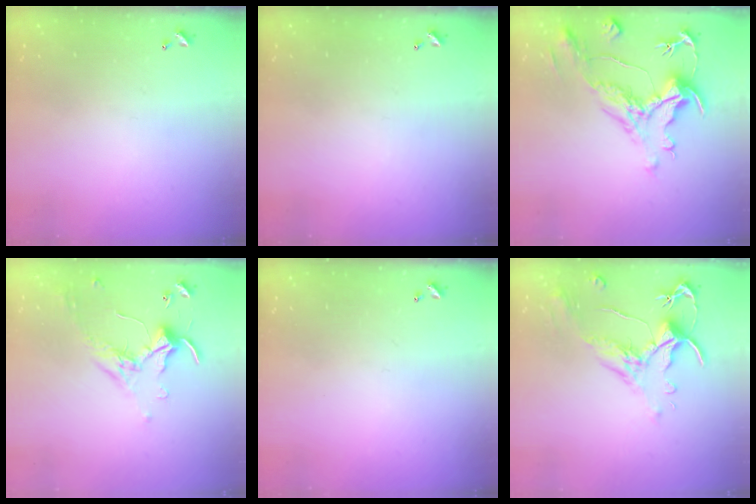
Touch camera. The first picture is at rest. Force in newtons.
{"total": 0.0}
{"total": 1.9, "press": 0.8, "slide": 1.7}
{"total": 0.0}
{"total": 0.0}
{"total": 1.5, "press": 1.0, "slide": 1.1}